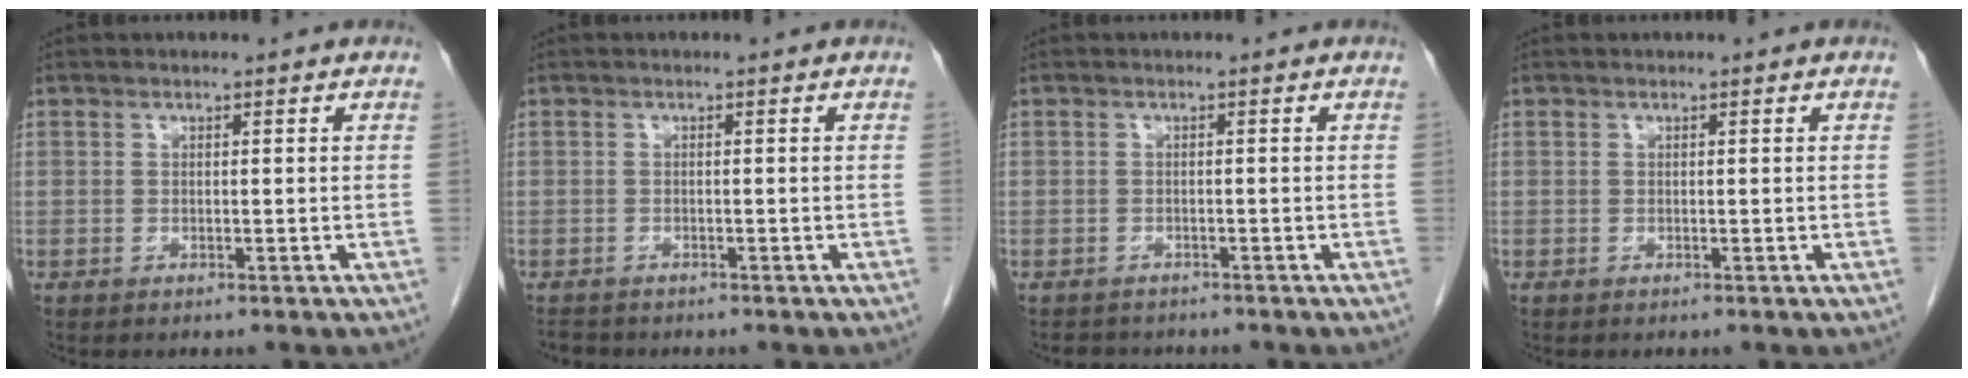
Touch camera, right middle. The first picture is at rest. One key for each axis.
{"total": 1.4, "fx": -1.3, "fy": 0.5, "fz": 0.0, "tx": -0.006, "ty": -0.003, "tz": -0.020}
{"total": 2.8, "fx": -2.5, "fy": 1.2, "fz": 0.0, "tx": -0.003, "ty": -0.001, "tz": -0.038}
{"total": 0.0}